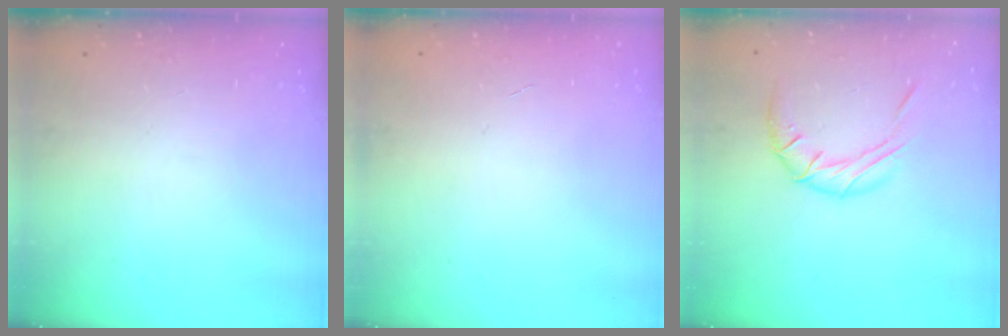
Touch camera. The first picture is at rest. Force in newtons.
{"total": 0.0}
{"total": 10.4, "press": 10.4, "slide": 0.4}